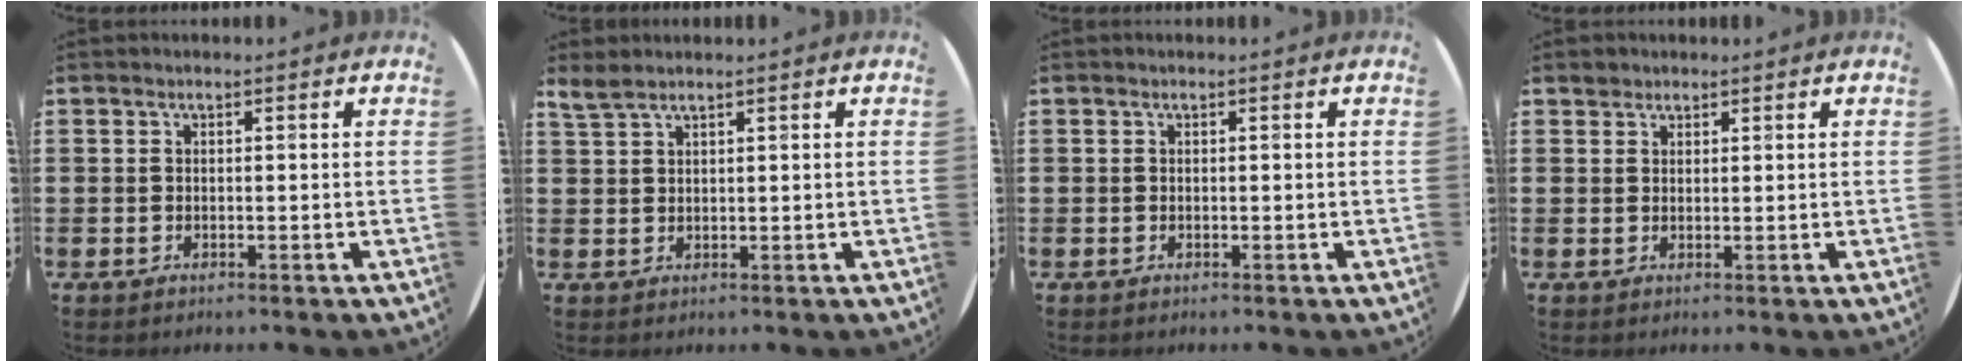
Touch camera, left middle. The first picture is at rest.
{"total": 2.1, "force": [1.8, 0.4, 0.9], "torque": [-0.020, 0.002, 0.034]}
{"total": 0.0}
{"total": 1.4, "force": [1.2, 0.6, 0.0], "torque": [0.007, 0.000, 0.022]}